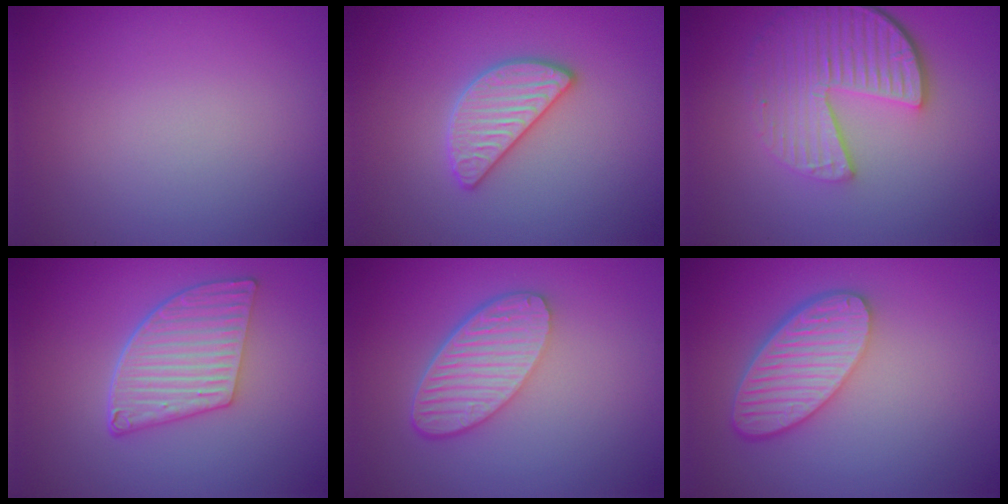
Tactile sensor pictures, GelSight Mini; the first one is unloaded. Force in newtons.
{"total": 3.0, "press": 3.0, "slide": 0.2}
{"total": 6.1, "press": 4.3, "slide": 4.3}
{"total": 5.5, "press": 4.2, "slide": 3.5}
{"total": 5.6, "press": 4.2, "slide": 3.7}
{"total": 5.9, "press": 4.5, "slide": 3.8}